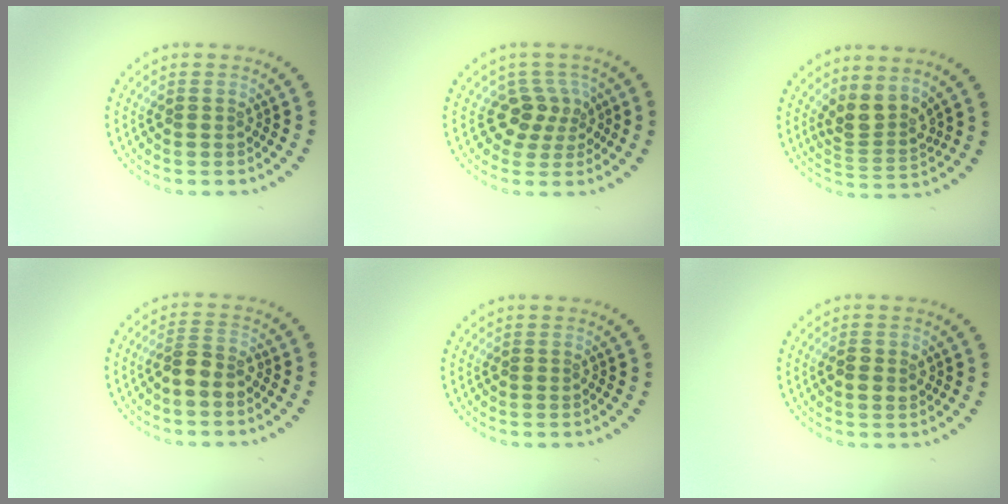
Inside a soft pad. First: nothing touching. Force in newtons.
{"total": 2.6, "press": 2.0, "slide": 1.7}
{"total": 2.8, "press": 2.0, "slide": 1.9}
{"total": 2.1, "press": 2.0, "slide": 0.8}
{"total": 0.0}
{"total": 1.4, "press": 1.4, "slide": 0.1}